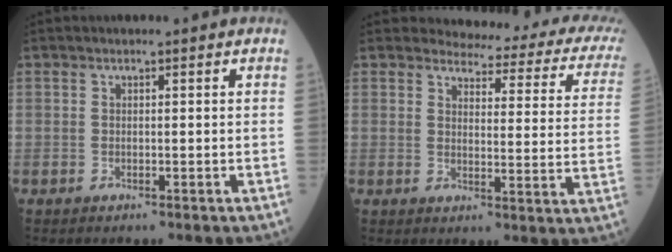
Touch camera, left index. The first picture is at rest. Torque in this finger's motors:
{"motor_torque": [0.43, -1.71, -0.04, -0.02]}